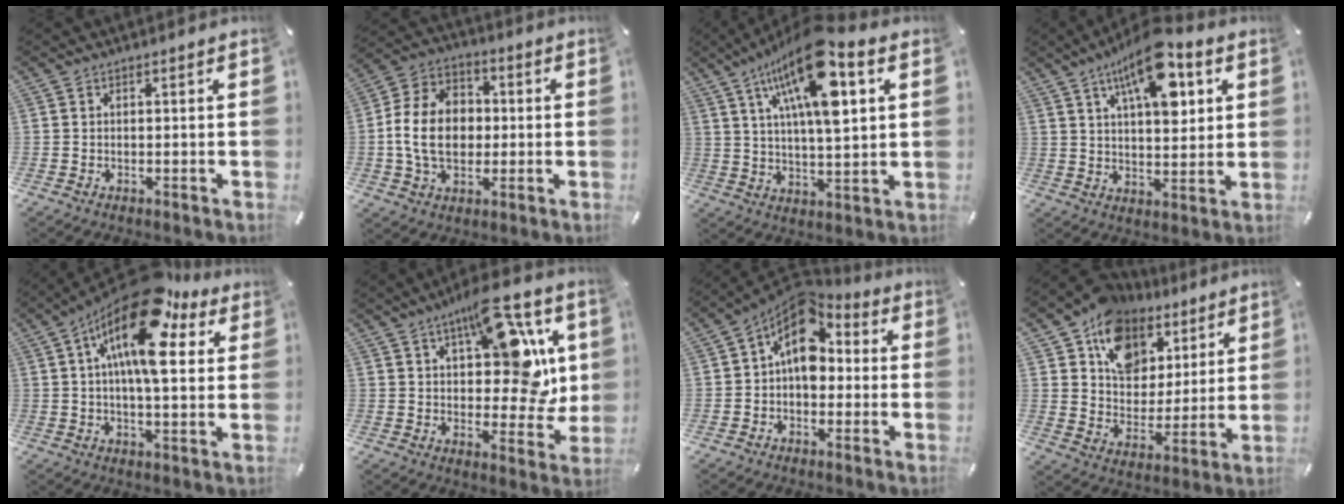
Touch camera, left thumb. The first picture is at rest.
{"total": 13.6, "force": [-0.9, 10.5, 8.5], "torque": [-0.189, 0.014, -0.019]}
{"total": 19.3, "force": [8.9, 6.6, 15.8], "torque": [-0.291, -0.028, 0.135]}
{"total": 15.2, "force": [7.8, 6.8, 11.1], "torque": [-0.176, -0.033, 0.128]}
{"total": 20.1, "force": [9.0, 7.6, 16.2], "torque": [-0.292, -0.041, 0.140]}
{"total": 18.4, "force": [7.7, 8.8, 14.2], "torque": [-0.189, -0.037, 0.128]}
{"total": 12.2, "force": [2.9, 8.2, 8.6], "torque": [-0.139, -0.022, 0.049]}
{"total": 13.4, "force": [7.4, 10.3, 4.3], "torque": [-0.085, -0.047, 0.139]}